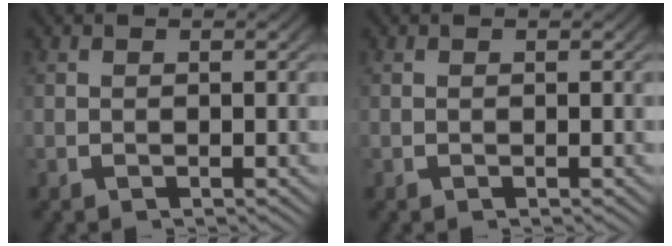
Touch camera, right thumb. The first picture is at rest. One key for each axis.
{"total": 0.0}